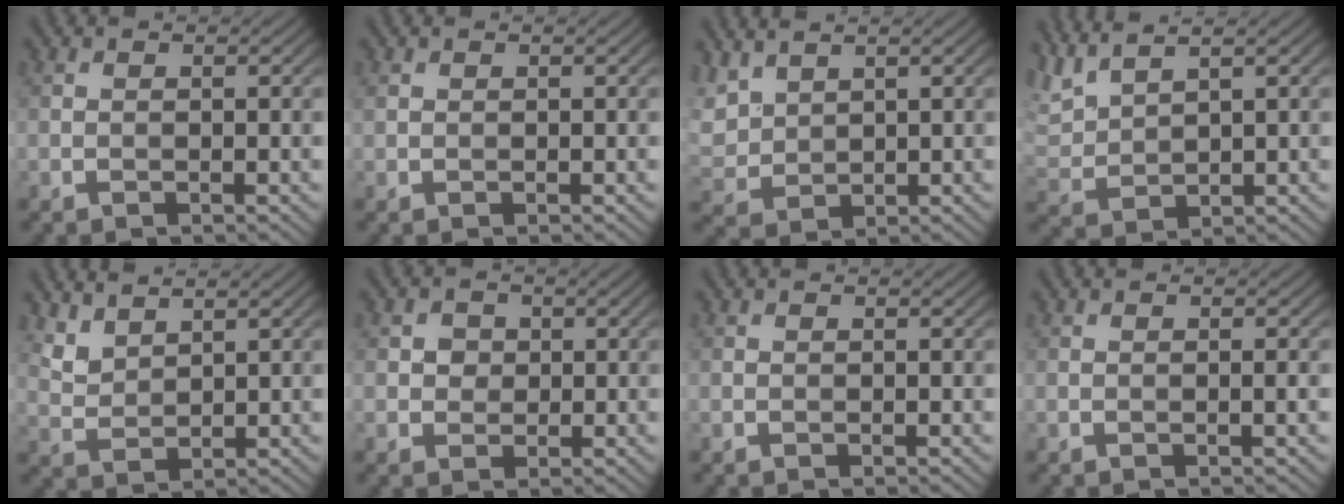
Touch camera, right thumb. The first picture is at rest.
{"total": 0.7, "force": [0.3, 0.5, 0.3], "torque": [-0.012, 0.001, 0.009]}
{"total": 4.6, "force": [3.2, 2.5, 2.3], "torque": [-0.072, 0.006, 0.071]}
{"total": 5.2, "force": [4.2, 1.1, 2.7], "torque": [-0.082, 0.013, 0.092]}
{"total": 3.7, "force": [3.0, 1.4, 1.6], "torque": [-0.048, -0.002, 0.072]}
{"total": 2.2, "force": [0.2, 2.1, 0.7], "torque": [-0.013, -0.003, 0.000]}
{"total": 0.0}
{"total": 0.6, "force": [0.0, -0.1, 0.6], "torque": [-0.014, 0.001, -0.002]}